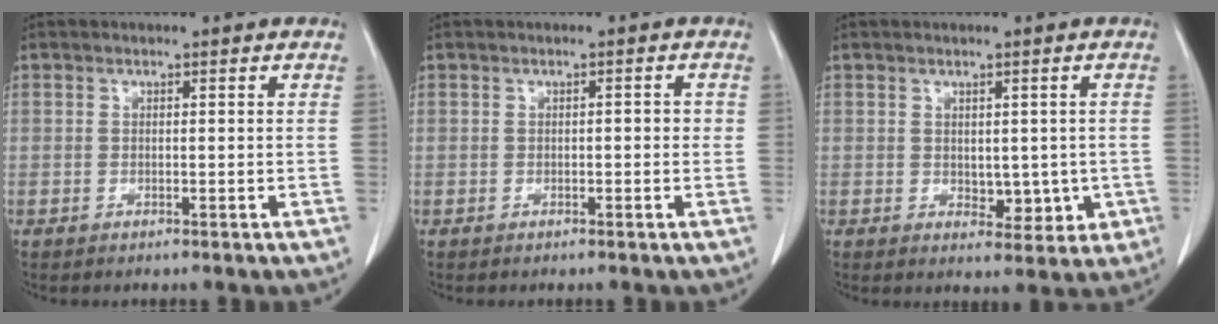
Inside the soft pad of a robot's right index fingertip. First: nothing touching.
{"total": 1.3, "force": [-0.1, 0.6, 1.2], "torque": [-0.014, 0.003, -0.001]}
{"total": 4.6, "force": [-0.5, 2.8, 3.6], "torque": [-0.033, -0.003, 0.005]}